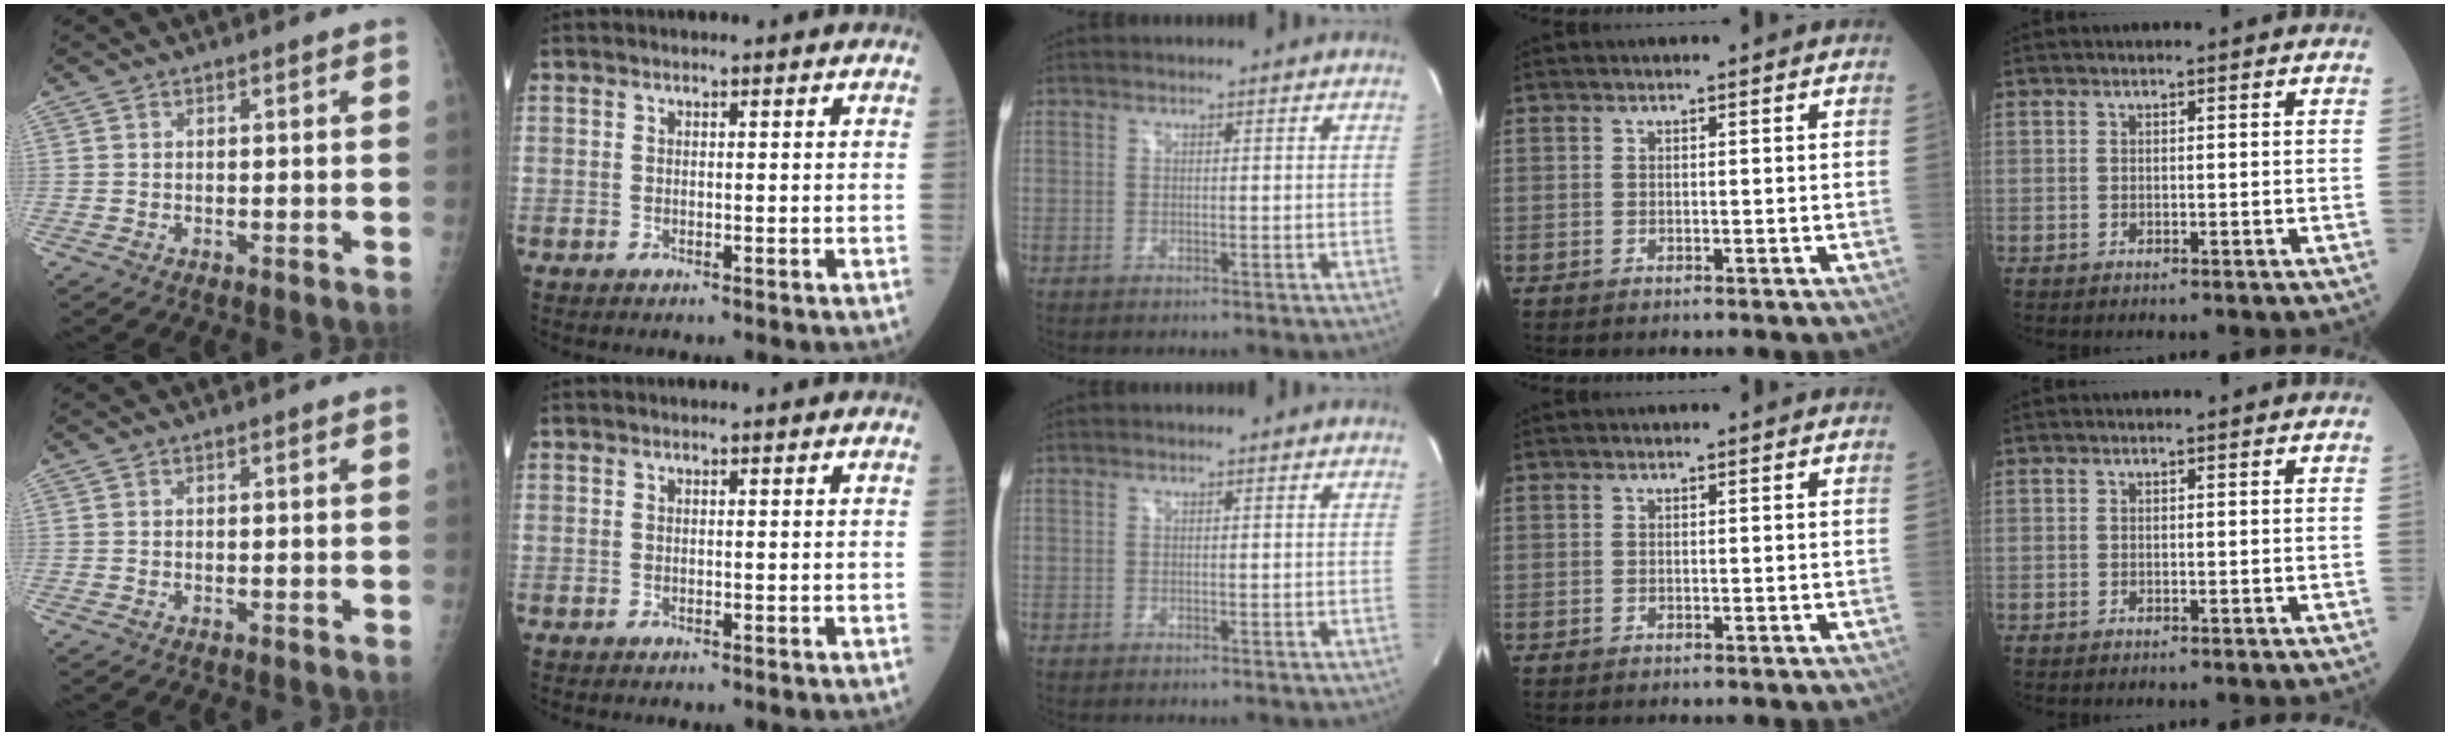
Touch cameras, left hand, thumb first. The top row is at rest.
{}